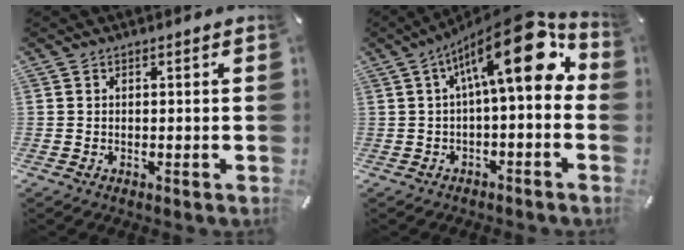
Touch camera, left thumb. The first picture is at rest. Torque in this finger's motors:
{"motor_torque": [-0.21, 2.10, 2.33, -0.44, 0.60]}